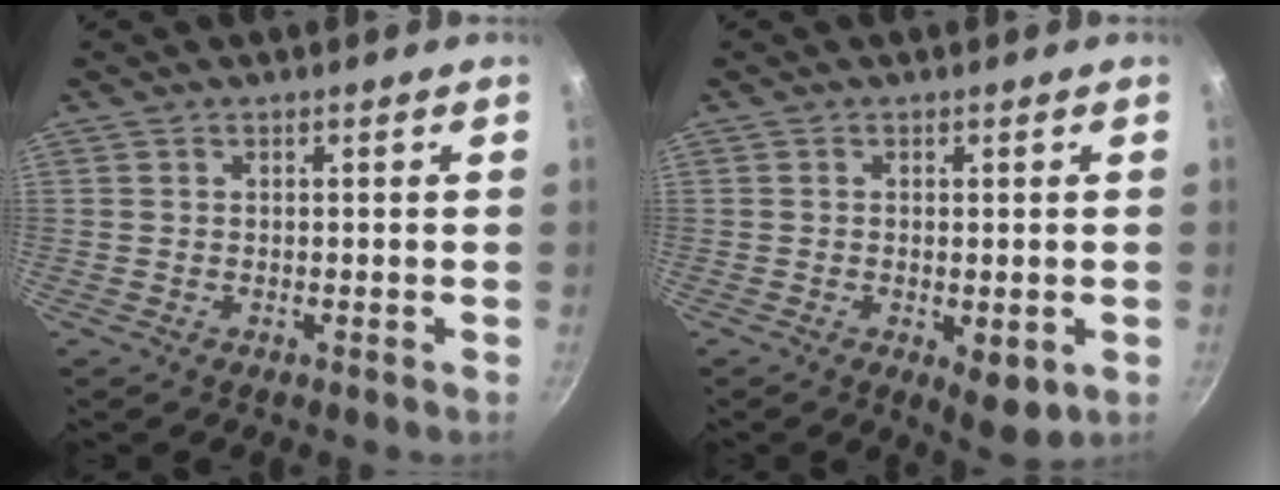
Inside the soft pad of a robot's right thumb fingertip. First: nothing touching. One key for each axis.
{"total": 5.3, "fx": -1.3, "fy": 2.3, "fz": 4.6, "tx": -0.063, "ty": -0.013, "tz": -0.012}